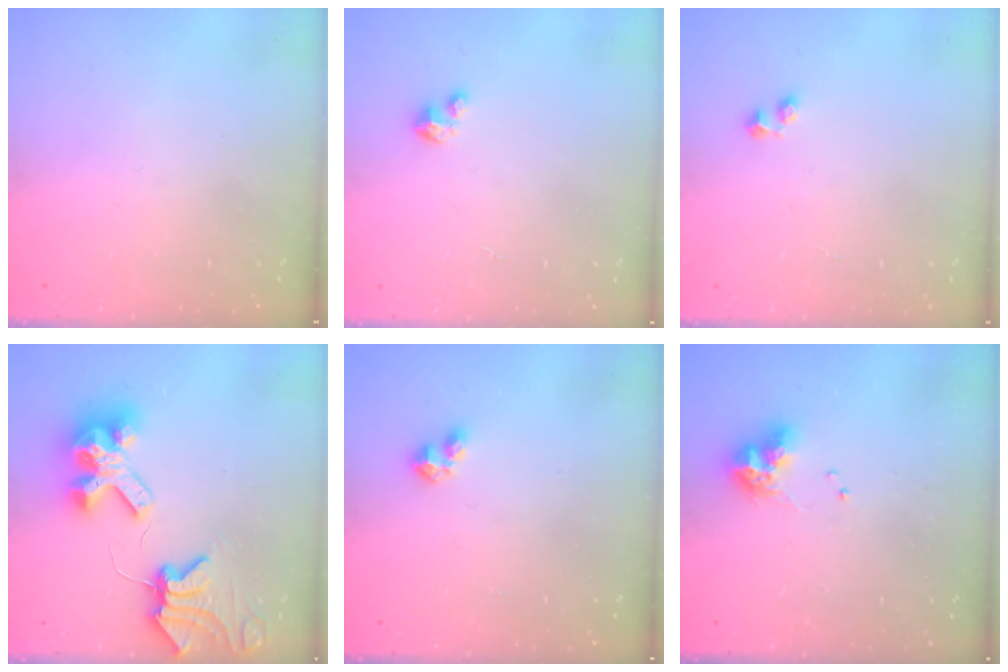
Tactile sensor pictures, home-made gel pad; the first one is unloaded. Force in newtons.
{"total": 1.7, "press": 1.6, "slide": 0.1}
{"total": 1.6, "press": 1.4, "slide": 0.6}
{"total": 13.0, "press": 12.9, "slide": 1.4}
{"total": 2.9, "press": 2.8, "slide": 0.6}
{"total": 8.5, "press": 8.4, "slide": 0.9}